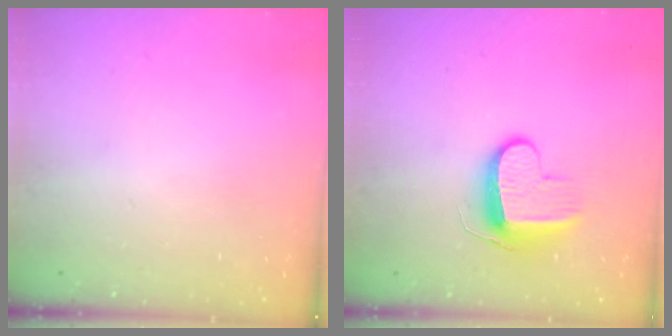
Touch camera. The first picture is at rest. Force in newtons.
{"total": 9.3, "press": 9.3, "slide": 0.4}